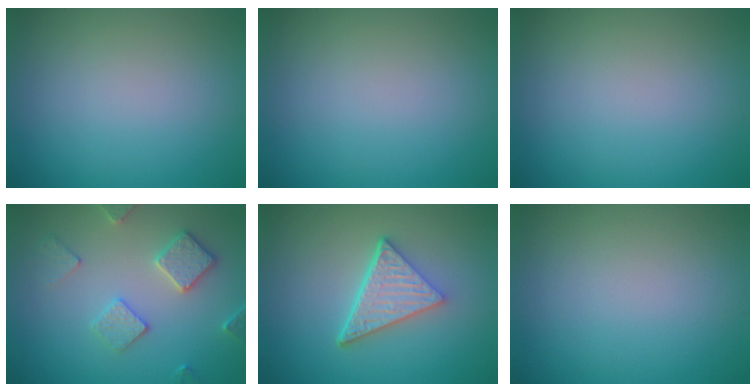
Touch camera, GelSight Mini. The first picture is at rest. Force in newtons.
{"total": 0.0}
{"total": 0.0}
{"total": 3.2, "press": 3.2, "slide": 0.6}
{"total": 5.2, "press": 3.7, "slide": 3.7}
{"total": 0.0}